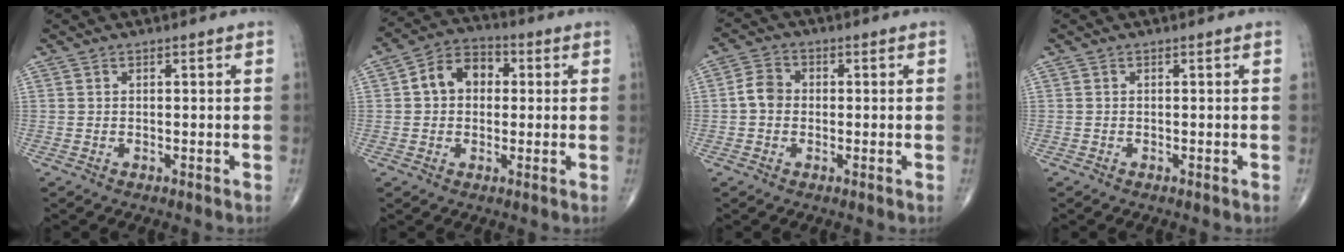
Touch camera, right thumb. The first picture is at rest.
{"total": 8.6, "force": [1.2, 6.5, 5.5], "torque": [-0.071, 0.024, 0.009]}
{"total": 4.2, "force": [-0.4, 3.4, 2.3], "torque": [-0.036, 0.013, -0.014]}
{"total": 0.0}